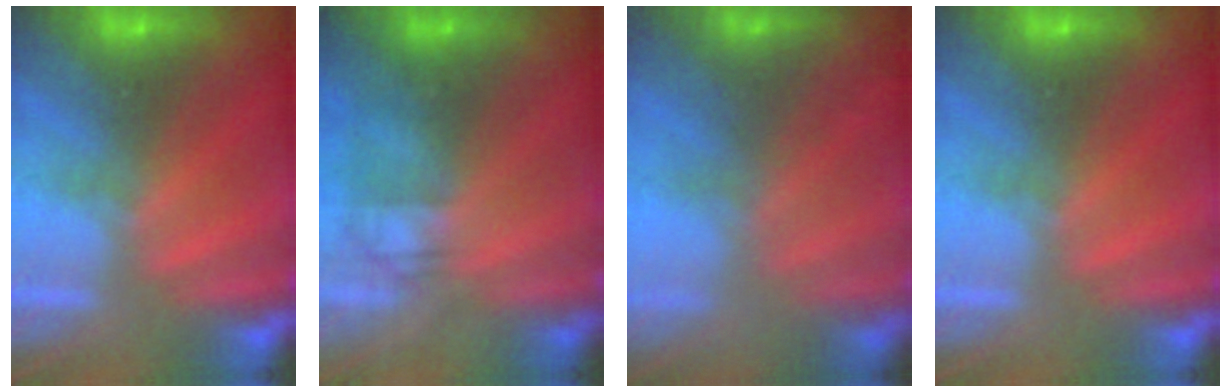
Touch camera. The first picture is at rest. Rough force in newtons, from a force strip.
{"total": 2.2}
{"total": 10.5}
{"total": 0.0}